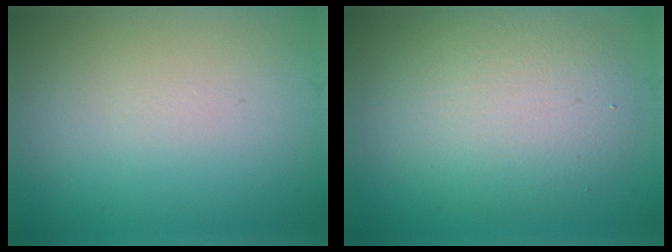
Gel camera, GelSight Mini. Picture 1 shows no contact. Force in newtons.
{"total": 5.9, "press": 5.9, "slide": 0.2}